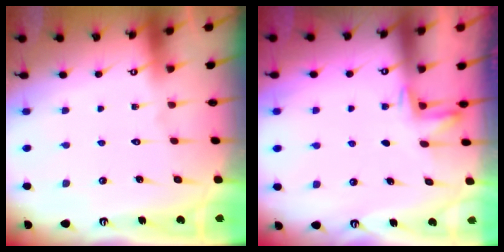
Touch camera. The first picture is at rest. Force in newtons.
{"total": 2.2, "press": 2.1, "slide": 0.4}